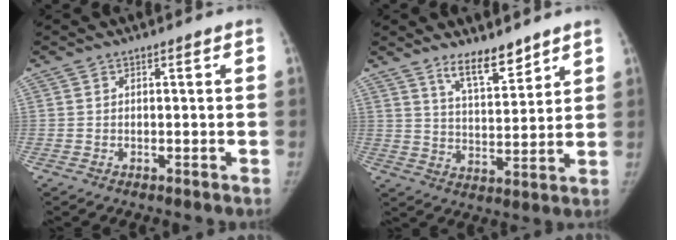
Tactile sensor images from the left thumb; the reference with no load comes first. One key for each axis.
{"total": 8.4, "fx": 6.5, "fy": 2.5, "fz": 4.6, "tx": -0.058, "ty": -0.055, "tz": 0.116}